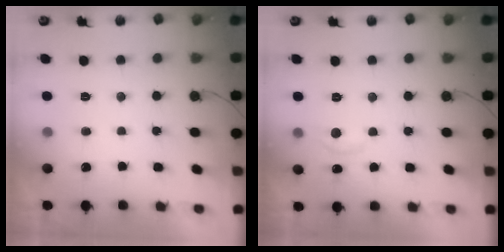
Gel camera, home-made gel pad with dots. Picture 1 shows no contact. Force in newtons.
{"total": 7.0, "press": 7.0, "slide": 0.5}